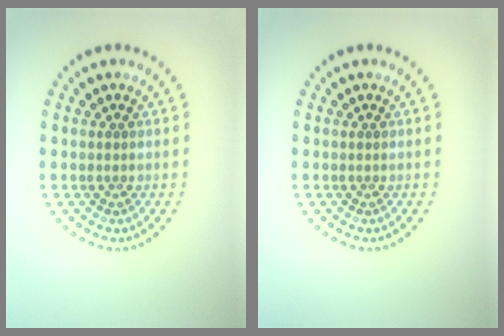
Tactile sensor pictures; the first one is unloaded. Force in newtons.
{"total": 0.0}